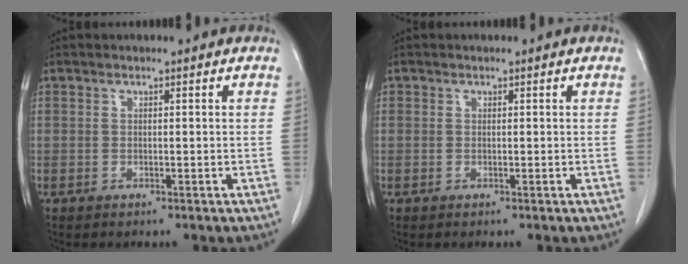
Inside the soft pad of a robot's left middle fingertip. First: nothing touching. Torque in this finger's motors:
{"motor_torque": [-0.17, -0.11, -0.09, -0.03]}